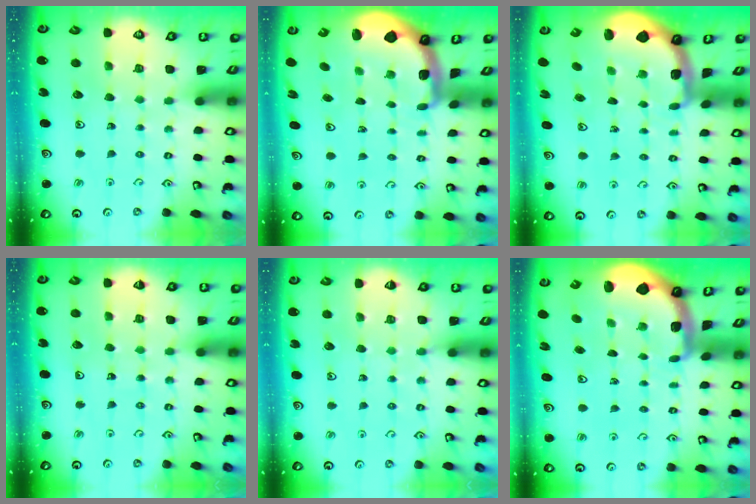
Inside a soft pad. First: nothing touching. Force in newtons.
{"total": 1.8, "press": 1.8, "slide": 0.4}
{"total": 1.7, "press": 1.6, "slide": 0.4}
{"total": 4.2, "press": 4.1, "slide": 0.4}
{"total": 4.4, "press": 4.4, "slide": 0.5}
{"total": 1.9, "press": 1.8, "slide": 0.5}